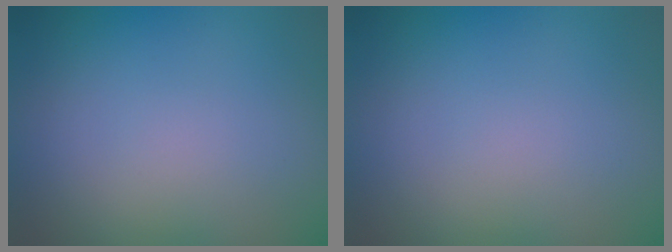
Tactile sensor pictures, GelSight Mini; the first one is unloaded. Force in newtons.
{"total": 0.0}